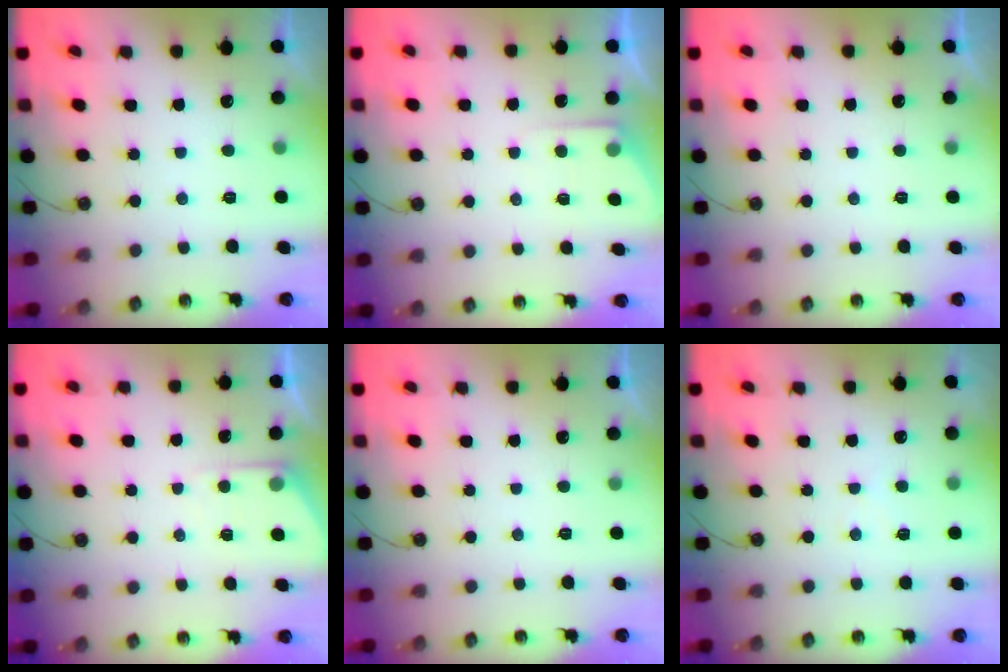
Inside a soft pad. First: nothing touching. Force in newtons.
{"total": 3.8, "press": 3.7, "slide": 0.6}
{"total": 0.0}
{"total": 4.6, "press": 4.6, "slide": 0.5}
{"total": 0.0}
{"total": 3.6, "press": 3.5, "slide": 0.5}